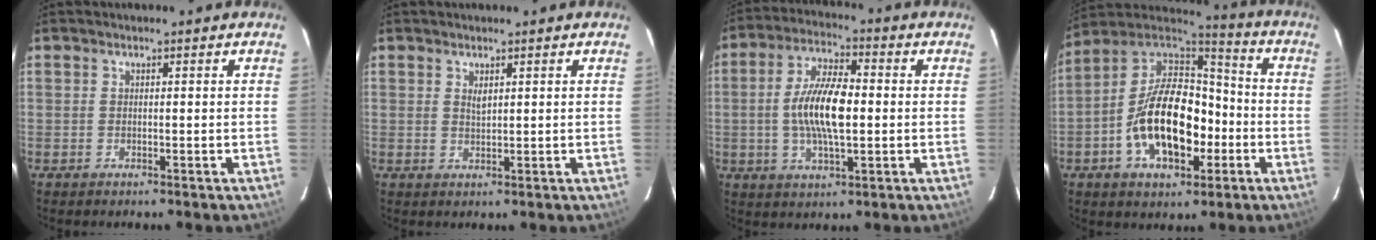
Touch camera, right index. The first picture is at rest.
{"total": 1.4, "force": [0.8, 0.5, 1.1], "torque": [-0.017, 0.001, 0.015]}
{"total": 11.7, "force": [-0.6, 4.2, 10.9], "torque": [-0.214, 0.006, -0.011]}
{"total": 18.6, "force": [-5.2, 10.2, 14.7], "torque": [-0.281, 0.014, -0.086]}